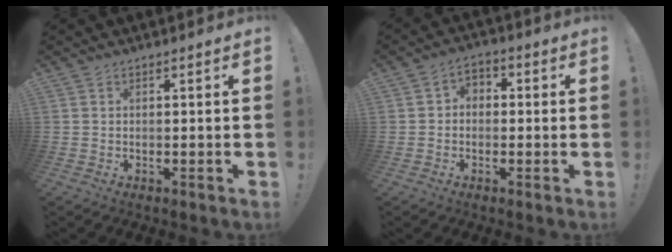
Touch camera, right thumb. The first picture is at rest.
{"total": 3.9, "force": [-1.7, 3.0, 1.7], "torque": [-0.034, 0.018, -0.030]}